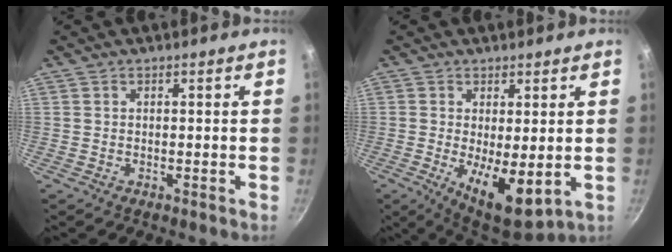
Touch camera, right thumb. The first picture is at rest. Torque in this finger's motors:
{"motor_torque": [-0.28, 0.86, 1.14, 0.03, 0.07]}